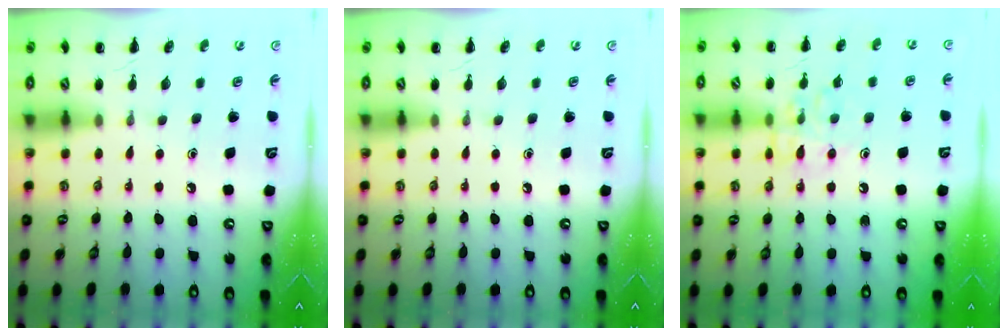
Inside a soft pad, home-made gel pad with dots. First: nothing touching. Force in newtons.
{"total": 0.0}
{"total": 10.7, "press": 10.7, "slide": 0.8}